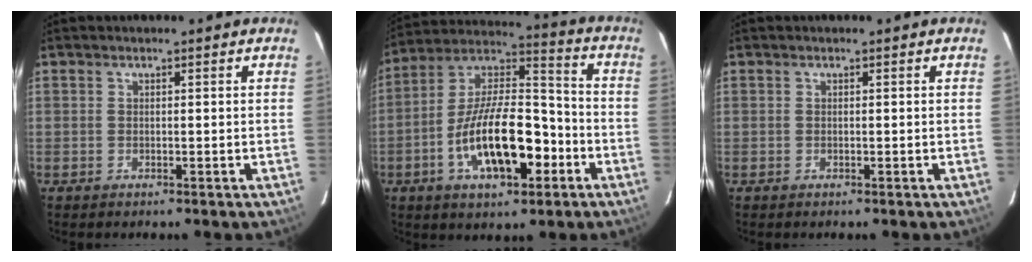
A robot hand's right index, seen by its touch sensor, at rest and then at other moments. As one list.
[{"total": 18.6, "force": [-6.8, 7.9, 15.4], "torque": [-0.287, 0.011, -0.114]}, {"total": 0.0}]